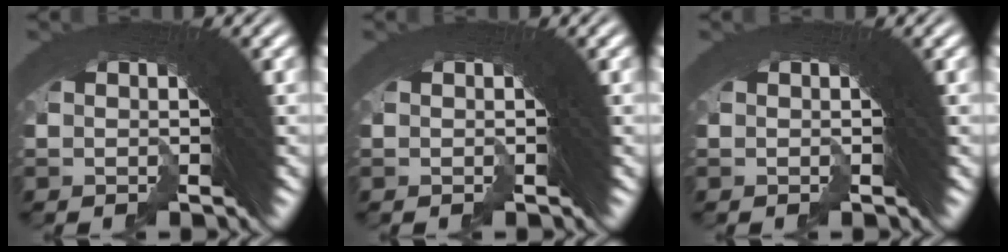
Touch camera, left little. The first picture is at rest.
{"total": 0.0}
{"total": 0.0}